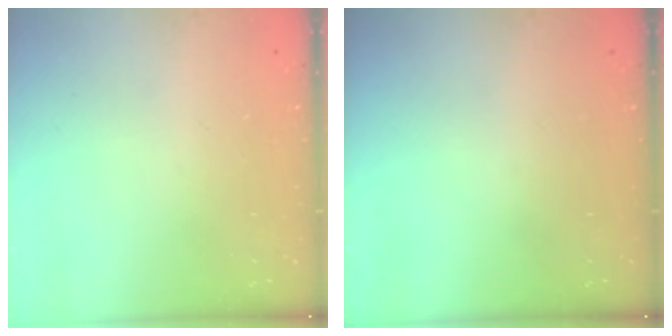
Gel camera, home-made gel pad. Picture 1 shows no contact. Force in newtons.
{"total": 0.0}